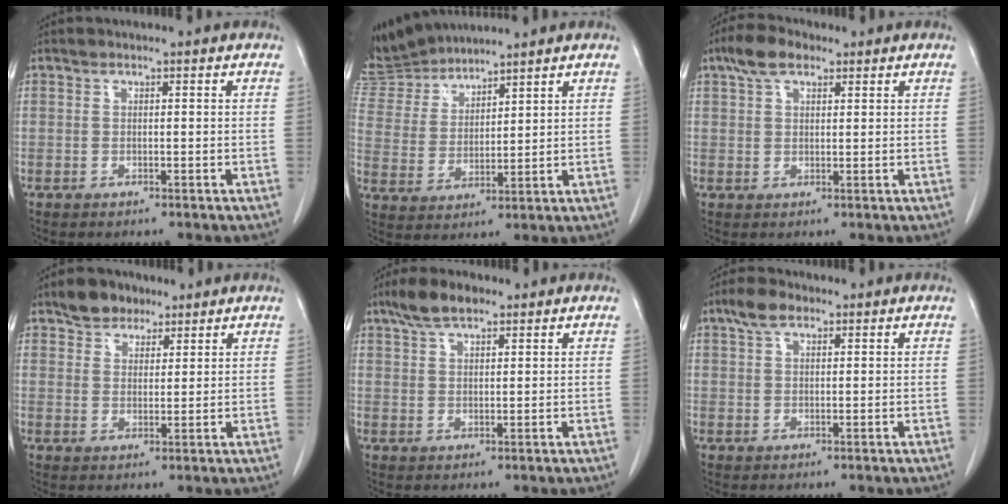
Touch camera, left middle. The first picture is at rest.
{"total": 9.6, "force": [9.5, 1.5, 0.8], "torque": [-0.031, 0.006, 0.205]}
{"total": 5.0, "force": [3.1, 2.5, 3.0], "torque": [-0.061, 0.018, 0.057]}
{"total": 5.1, "force": [3.8, 3.0, 1.4], "torque": [-0.025, 0.009, 0.068]}
{"total": 5.4, "force": [3.9, 1.8, 3.2], "torque": [-0.069, 0.014, 0.075]}
{"total": 3.7, "force": [2.3, 1.8, 2.2], "torque": [-0.047, 0.013, 0.044]}